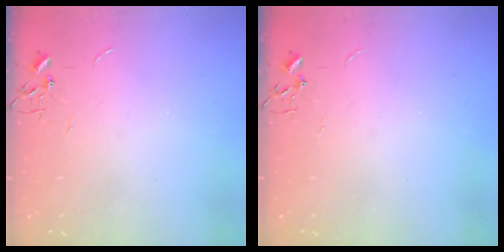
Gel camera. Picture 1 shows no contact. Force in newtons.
{"total": 0.0}